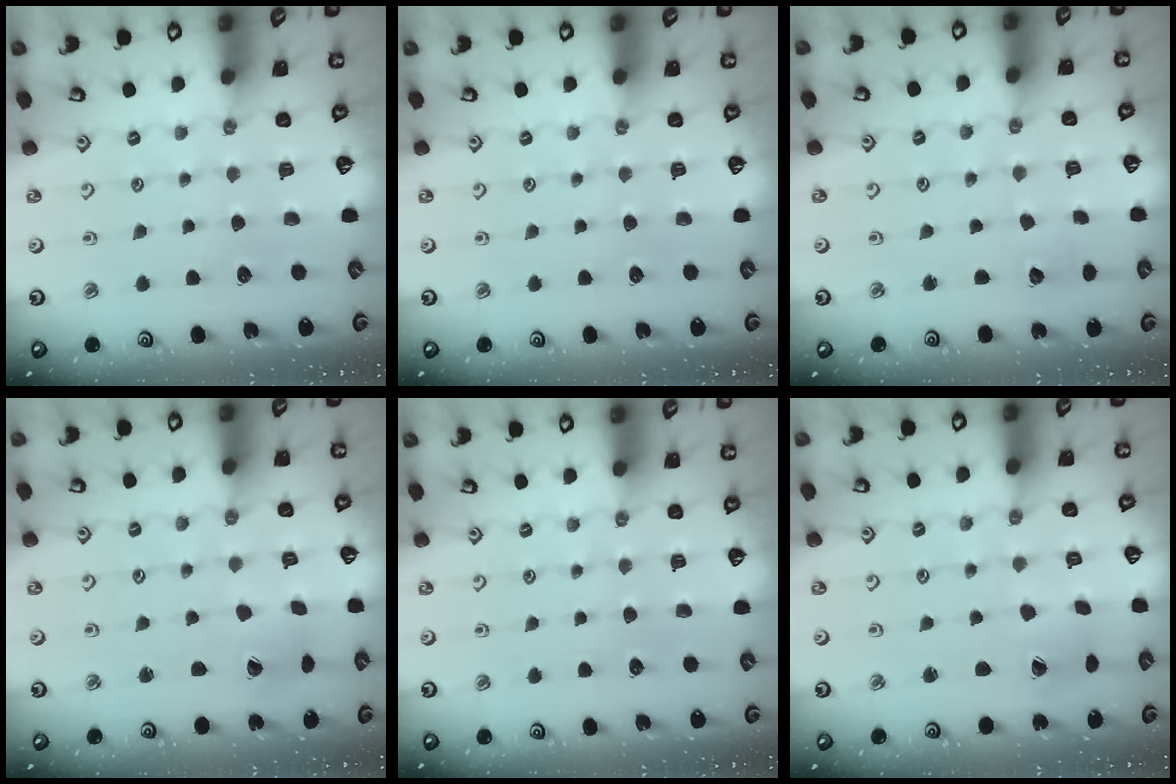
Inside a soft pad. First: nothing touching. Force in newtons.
{"total": 0.0}
{"total": 2.3, "press": 2.2, "slide": 0.3}
{"total": 2.4, "press": 2.4, "slide": 0.4}
{"total": 0.0}
{"total": 3.0, "press": 2.9, "slide": 0.5}